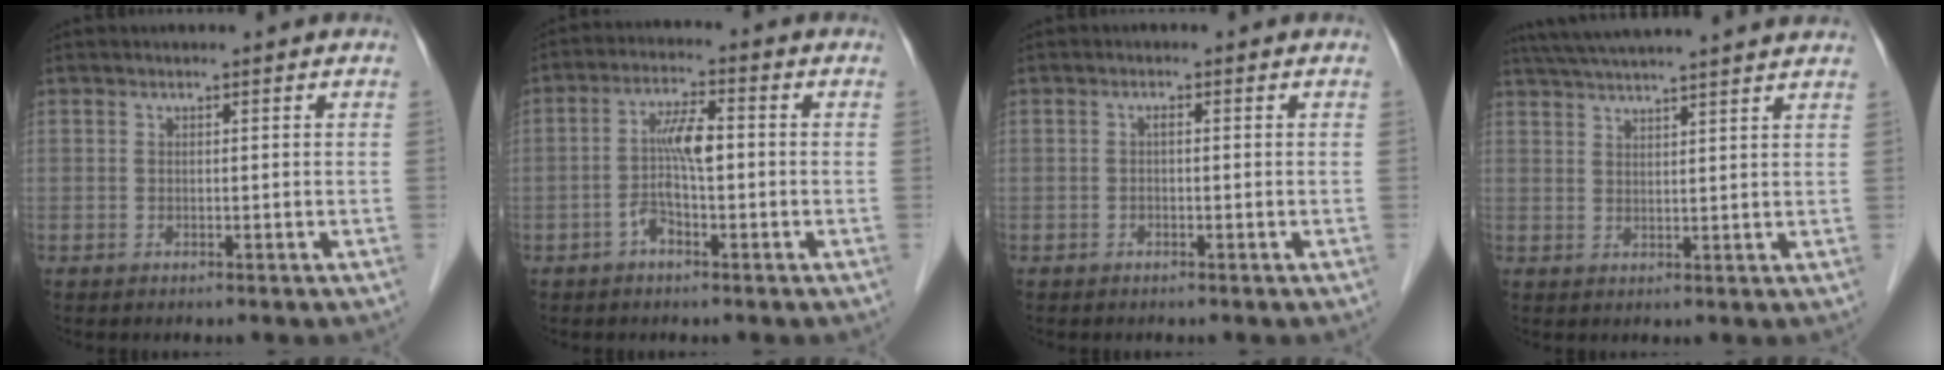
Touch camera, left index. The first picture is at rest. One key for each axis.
{"total": 5.5, "fx": -1.1, "fy": 1.5, "fz": 5.2, "tx": -0.106, "ty": 0.014, "tz": -0.023}
{"total": 0.8, "fx": -0.3, "fy": 0.3, "fz": 0.7, "tx": -0.014, "ty": 0.001, "tz": -0.007}
{"total": 16.9, "fx": 15.2, "fy": 0.1, "fz": 7.4, "tx": -0.131, "ty": 0.036, "tz": 0.210}